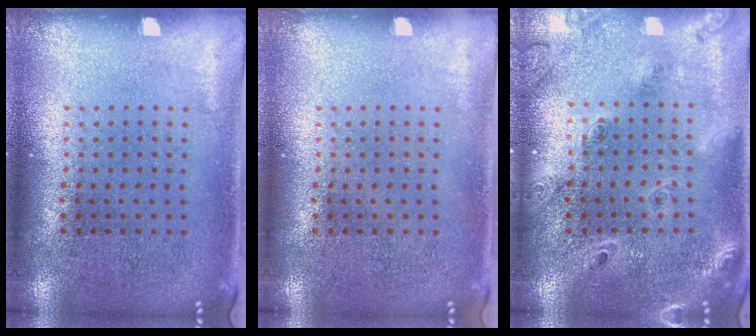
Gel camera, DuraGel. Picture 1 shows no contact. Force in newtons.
{"total": 0.0}
{"total": 1.8, "press": 1.7, "slide": 0.7}